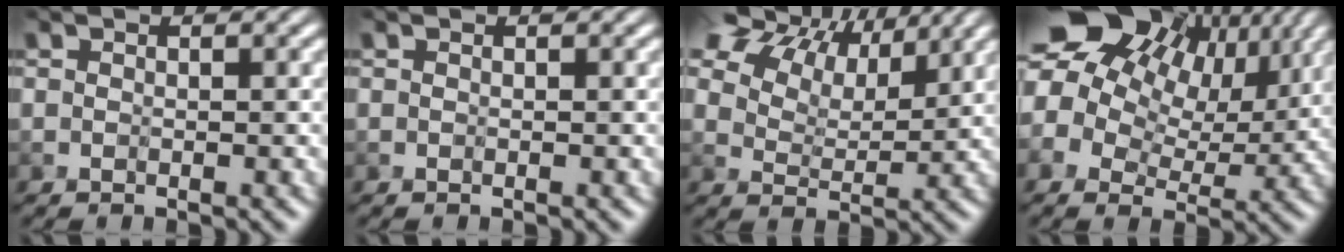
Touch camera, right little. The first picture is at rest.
{"total": 0.0}
{"total": 13.5, "force": [9.0, 7.4, 6.9], "torque": [-0.145, 0.024, 0.163]}
{"total": 16.4, "force": [7.4, 11.3, 9.3], "torque": [-0.202, 0.047, 0.124]}